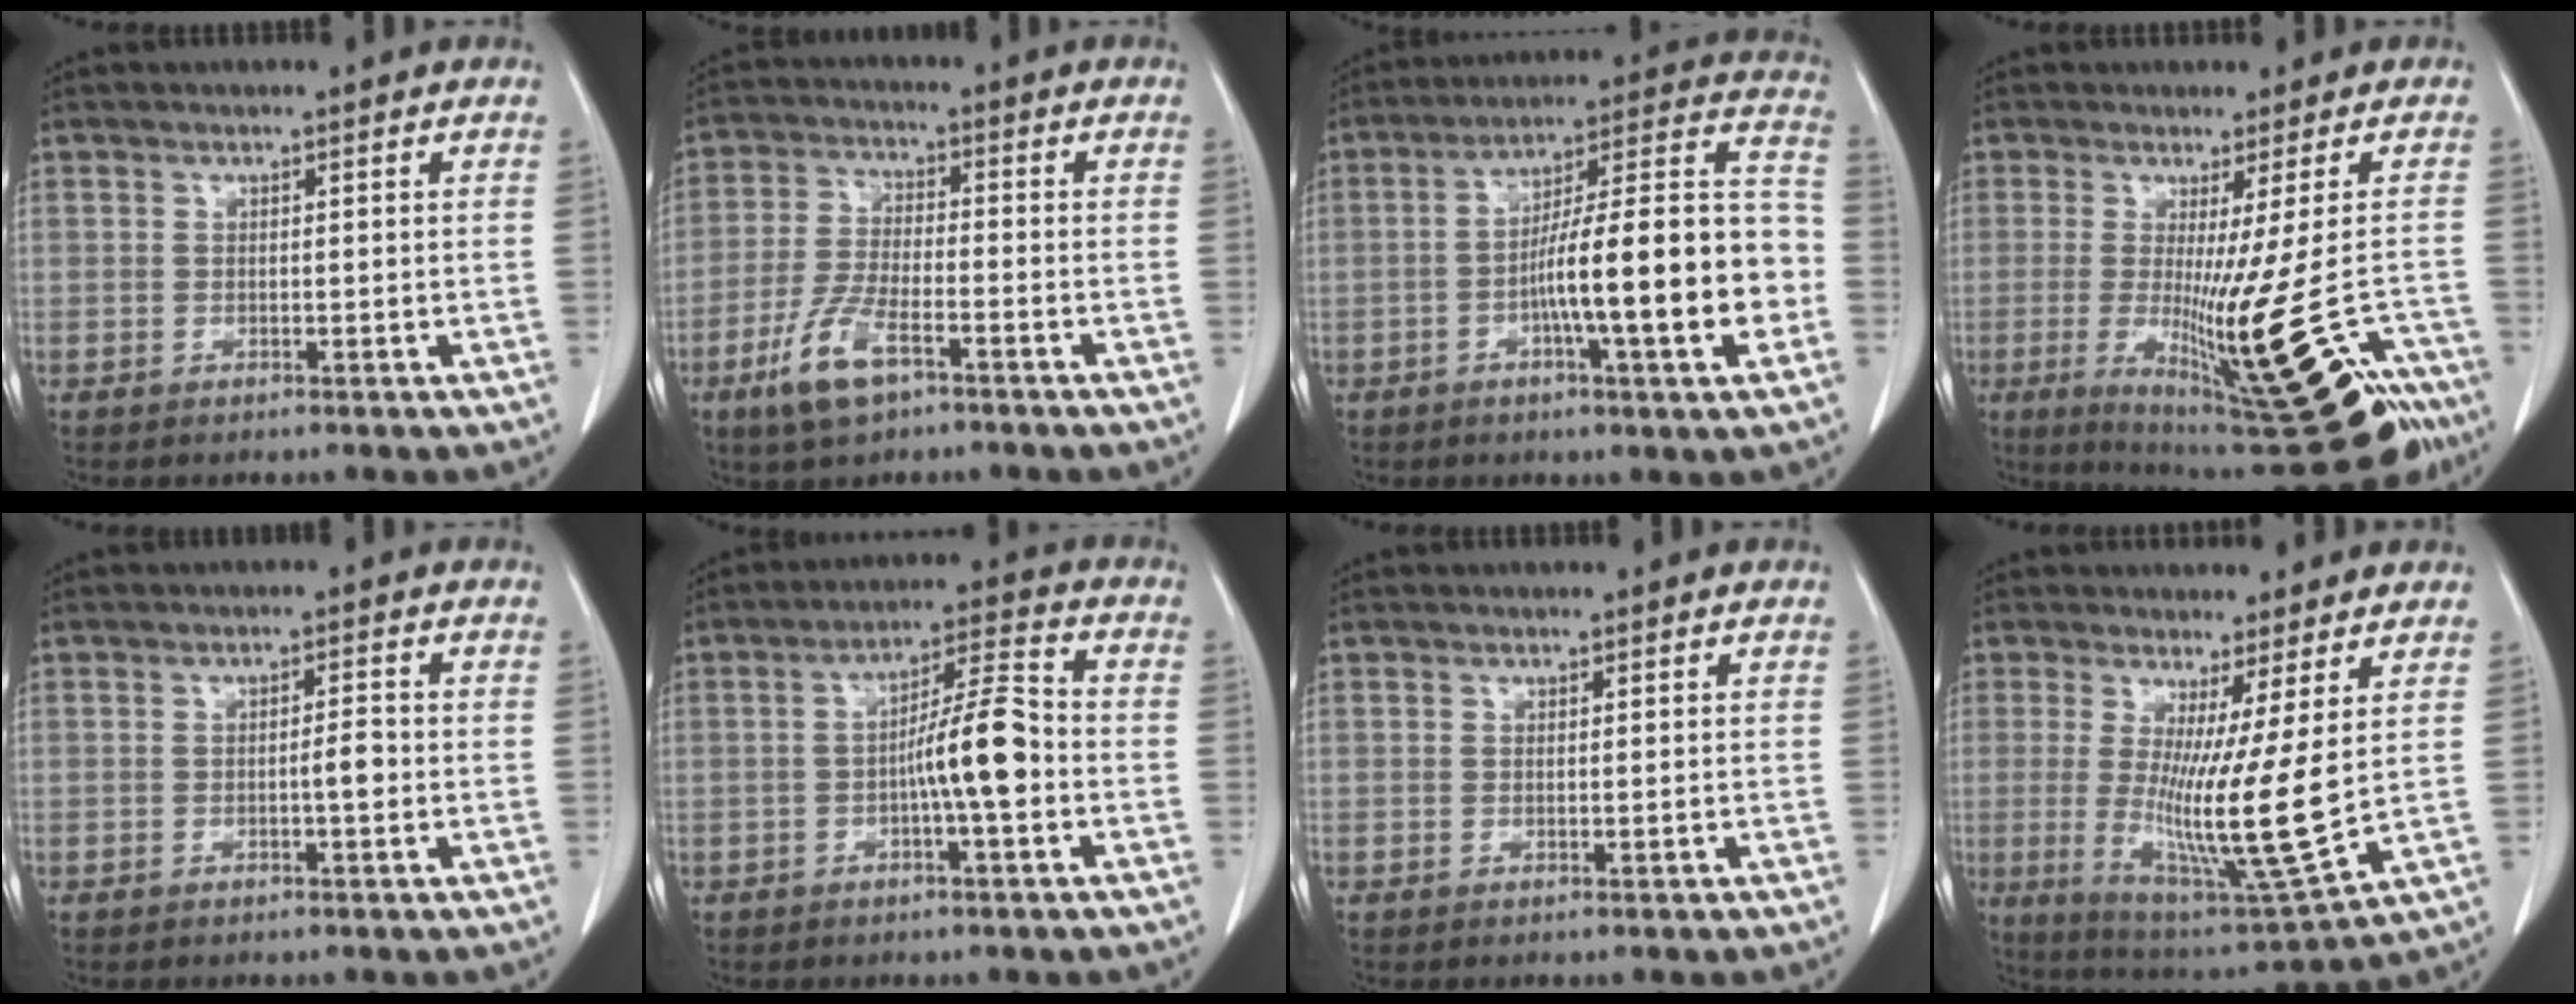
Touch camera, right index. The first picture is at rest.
{"total": 8.3, "force": [-4.7, 2.6, 6.3], "torque": [-0.137, -0.010, -0.087]}
{"total": 19.3, "force": [-4.5, 1.6, 18.7], "torque": [-0.266, 0.021, -0.068]}
{"total": 20.4, "force": [-9.6, 2.1, 17.9], "torque": [-0.209, -0.051, -0.134]}
{"total": 2.3, "force": [-0.5, 0.3, 2.2], "torque": [-0.035, 0.002, -0.010]}
{"total": 8.7, "force": [-1.7, 0.7, 8.5], "torque": [-0.145, 0.017, -0.033]}
{"total": 0.0}
{"total": 13.4, "force": [0.9, -0.2, 13.4], "torque": [-0.247, -0.051, 0.019]}